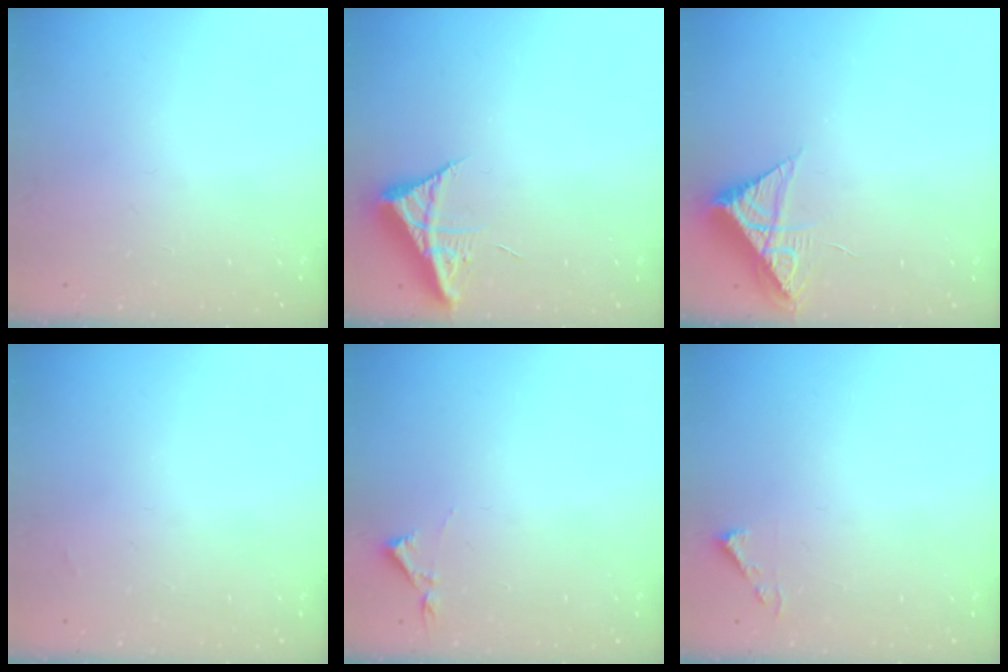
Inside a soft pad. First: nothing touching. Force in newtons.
{"total": 9.2, "press": 9.2, "slide": 0.8}
{"total": 8.5, "press": 8.5, "slide": 0.5}
{"total": 1.3, "press": 1.3, "slide": 0.2}
{"total": 2.9, "press": 2.9, "slide": 0.5}
{"total": 3.7, "press": 3.7, "slide": 0.5}